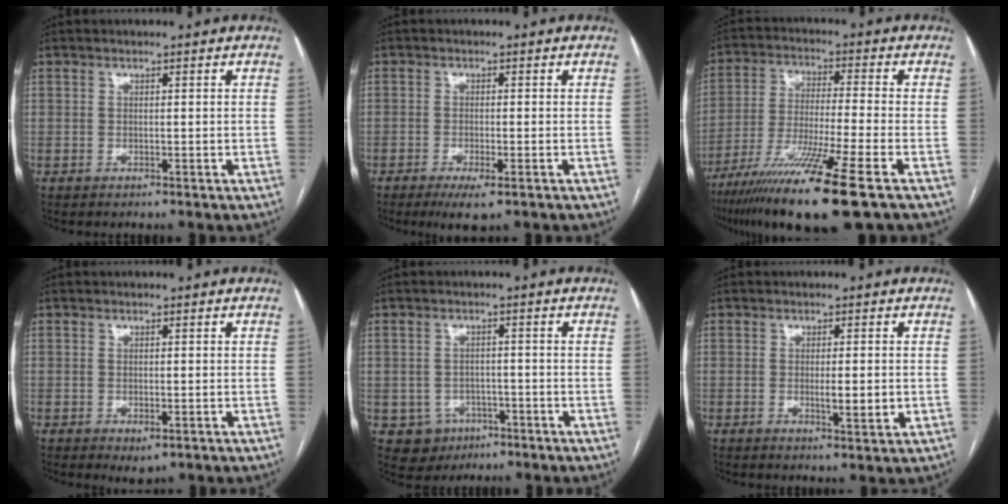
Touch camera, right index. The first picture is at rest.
{"total": 4.2, "force": [-2.4, 0.8, 3.4], "torque": [-0.059, -0.009, -0.036]}
{"total": 15.8, "force": [-10.0, -0.9, 12.3], "torque": [-0.233, -0.049, -0.177]}
{"total": 2.3, "force": [-1.0, 1.0, 1.8], "torque": [-0.024, -0.002, -0.006]}
{"total": 5.1, "force": [-2.2, 4.5, 0.8], "torque": [-0.009, 0.008, -0.024]}
{"total": 3.7, "force": [-0.4, 0.6, 3.6], "torque": [-0.058, -0.006, -0.005]}